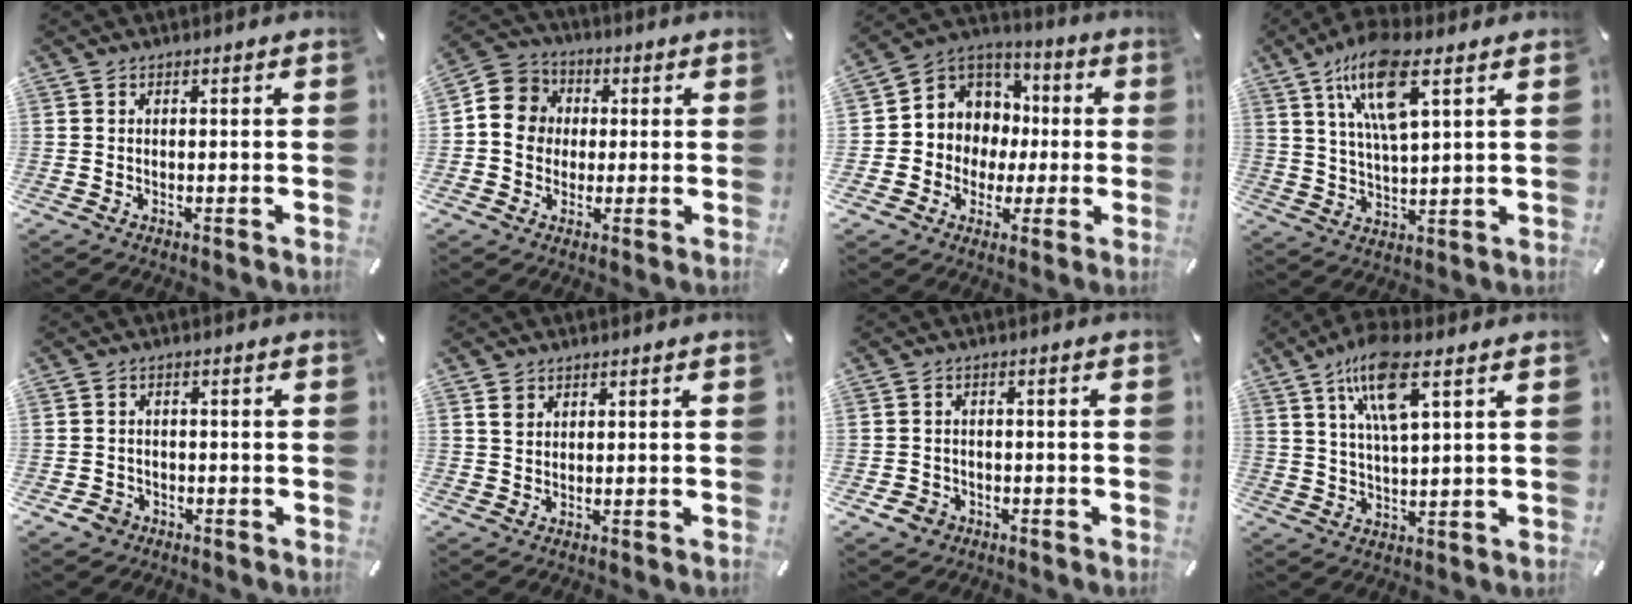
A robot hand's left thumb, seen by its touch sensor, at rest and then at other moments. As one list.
[{"total": 8.3, "force": [-0.3, 8.0, 2.3], "torque": [-0.044, 0.016, -0.006]}, {"total": 9.8, "force": [0.7, 9.8, 0.2], "torque": [-0.027, -0.026, 0.027]}, {"total": 13.4, "force": [7.2, 4.1, 10.5], "torque": [-0.219, -0.010, 0.123]}, {"total": 3.2, "force": [-1.8, 2.5, 0.8], "torque": [-0.012, 0.009, -0.036]}, {"total": 2.1, "force": [1.2, 1.6, 0.7], "torque": [-0.010, -0.002, 0.022]}, {"total": 3.5, "force": [-1.9, 2.9, 0.8], "torque": [-0.020, 0.007, -0.039]}, {"total": 11.3, "force": [6.1, 3.2, 9.0], "torque": [-0.183, -0.004, 0.105]}]